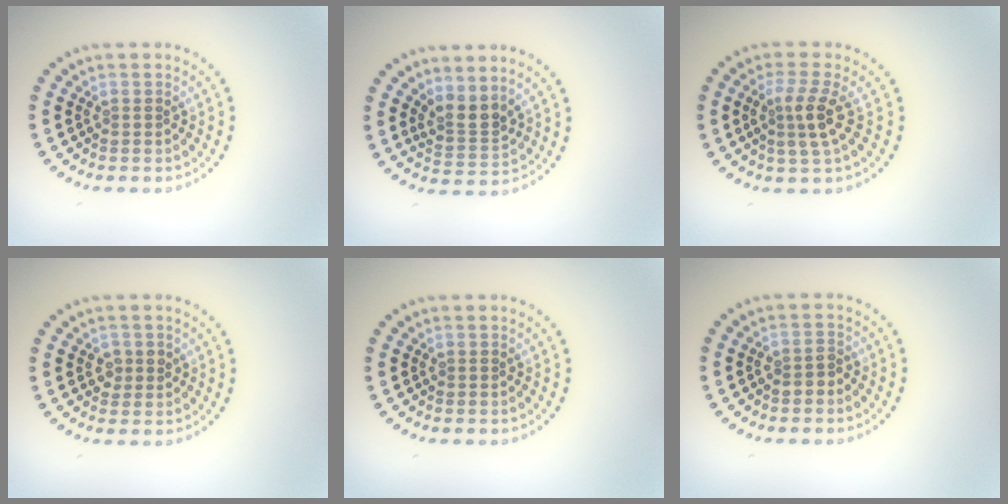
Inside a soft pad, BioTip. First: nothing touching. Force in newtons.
{"total": 2.6, "press": 1.9, "slide": 1.8}
{"total": 2.9, "press": 2.5, "slide": 1.5}
{"total": 1.5, "press": 1.5, "slide": 0.3}
{"total": 0.0}
{"total": 1.5, "press": 1.3, "slide": 0.7}